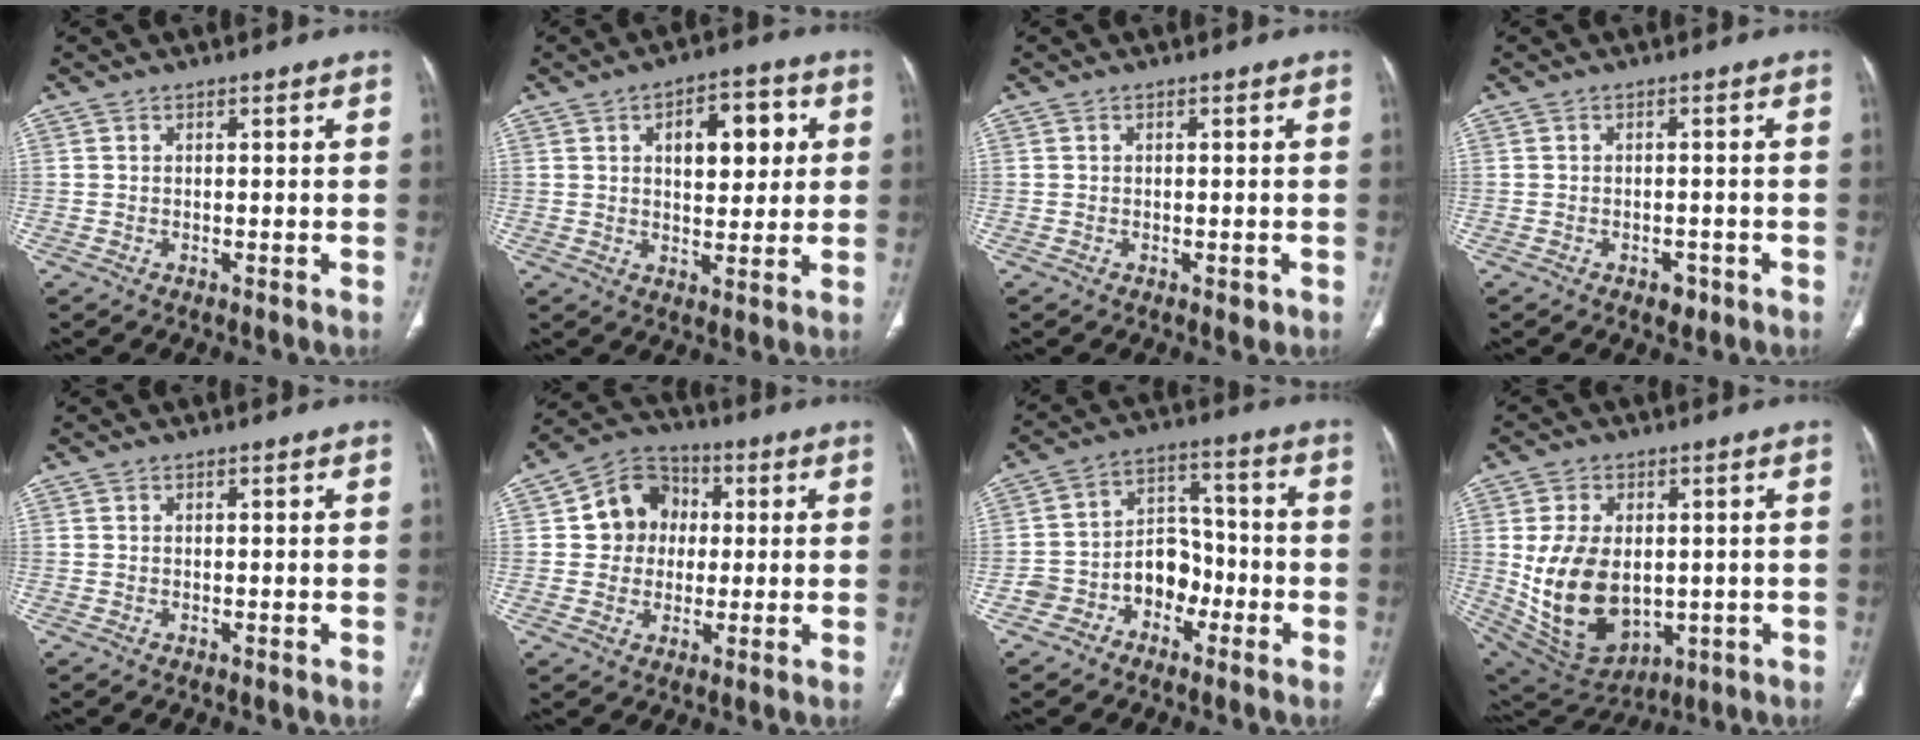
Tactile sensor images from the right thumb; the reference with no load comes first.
{"total": 10.4, "force": [3.0, 5.5, 8.3], "torque": [-0.082, 0.002, 0.042]}
{"total": 1.3, "force": [-0.2, 0.8, 1.0], "torque": [-0.009, -0.002, -0.001]}
{"total": 2.3, "force": [-1.3, 1.5, 1.1], "torque": [-0.004, 0.003, -0.014]}
{"total": 0.0}
{"total": 10.3, "force": [1.2, 9.3, 4.3], "torque": [-0.028, 0.013, 0.009]}
{"total": 9.9, "force": [-4.1, 7.8, 4.6], "torque": [-0.038, 0.061, -0.074]}
{"total": 16.8, "force": [-0.4, 11.3, 12.4], "torque": [-0.209, -0.010, 0.027]}